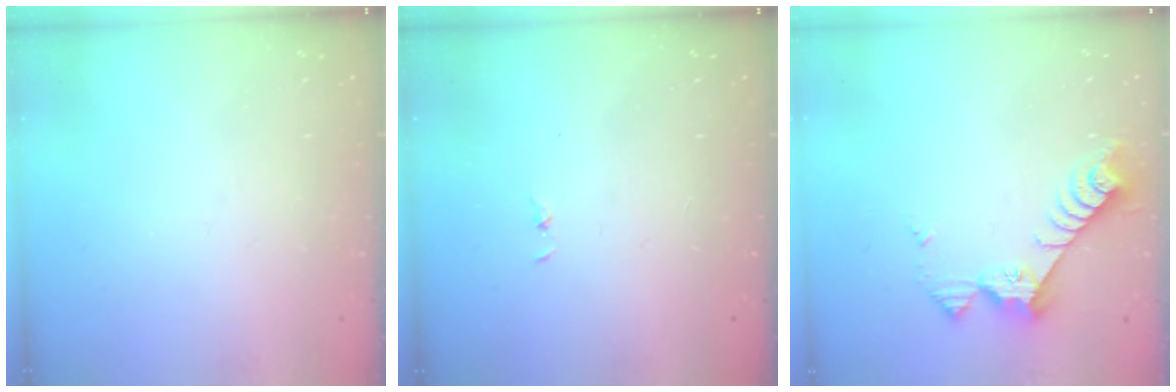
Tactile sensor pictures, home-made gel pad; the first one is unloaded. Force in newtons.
{"total": 0.7, "press": 0.7, "slide": 0.1}
{"total": 8.6, "press": 8.5, "slide": 0.8}